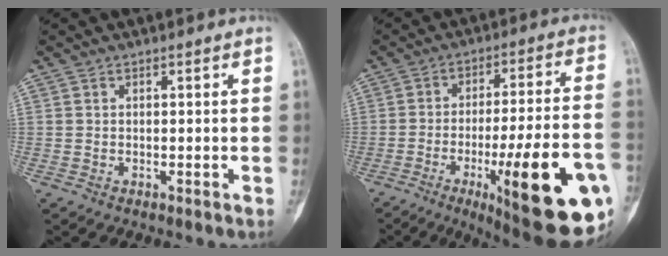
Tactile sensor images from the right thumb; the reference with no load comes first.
{"total": 25.7, "force": [-9.4, 5.6, 23.2], "torque": [-0.283, 0.016, -0.125]}